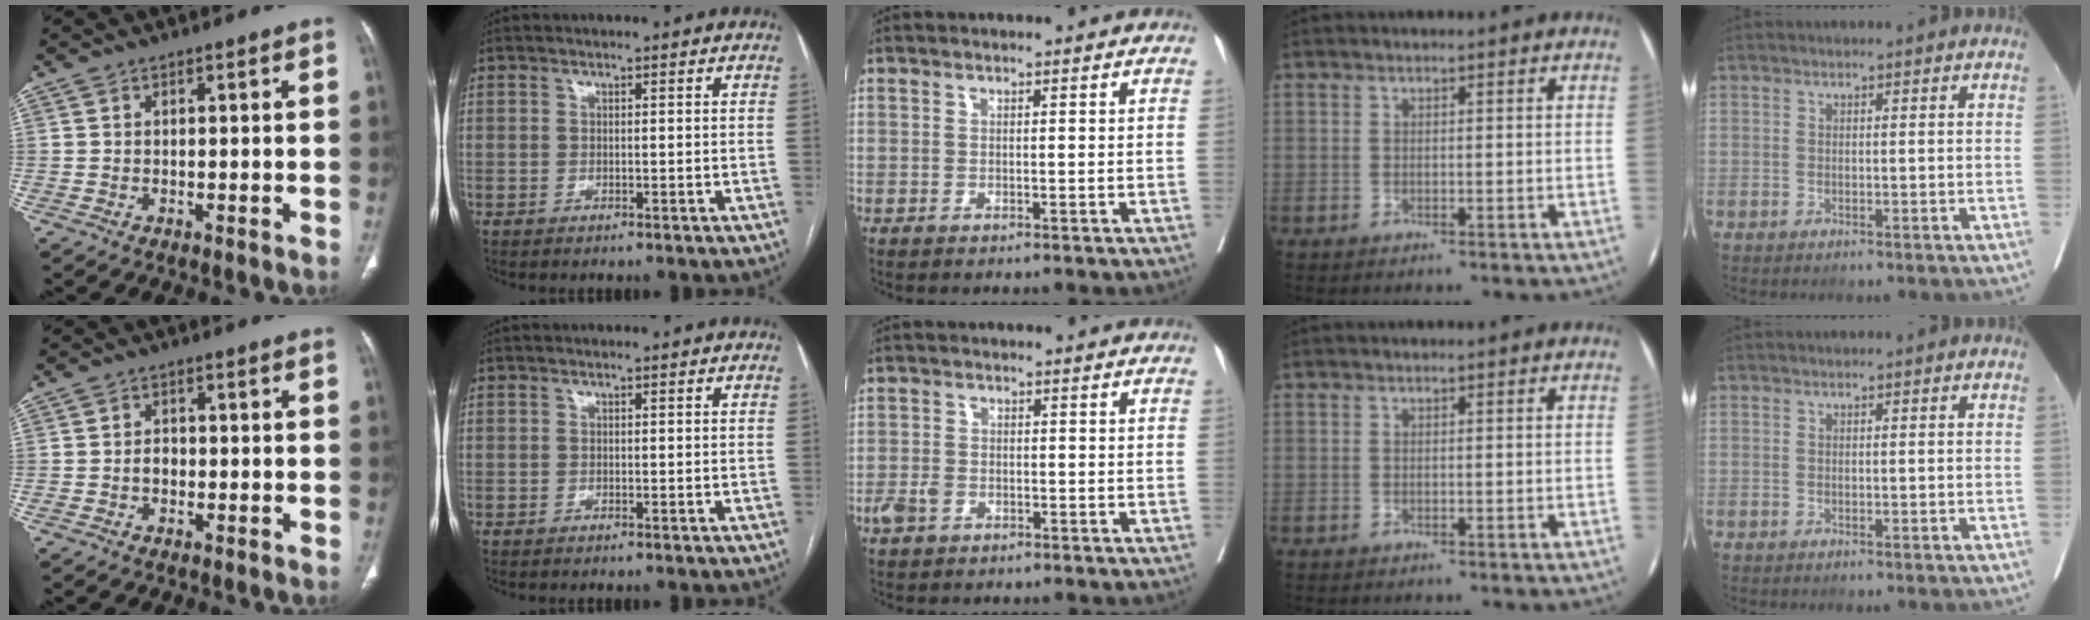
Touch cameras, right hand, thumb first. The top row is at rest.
{"thumb": {"total": 1.9, "force": [-0.5, 1.5, 1.1], "torque": [-0.012, 0.007, -0.011]}, "middle": {"total": 2.6, "force": [-1.3, 1.7, 1.5], "torque": [-0.030, 0.002, -0.021]}}